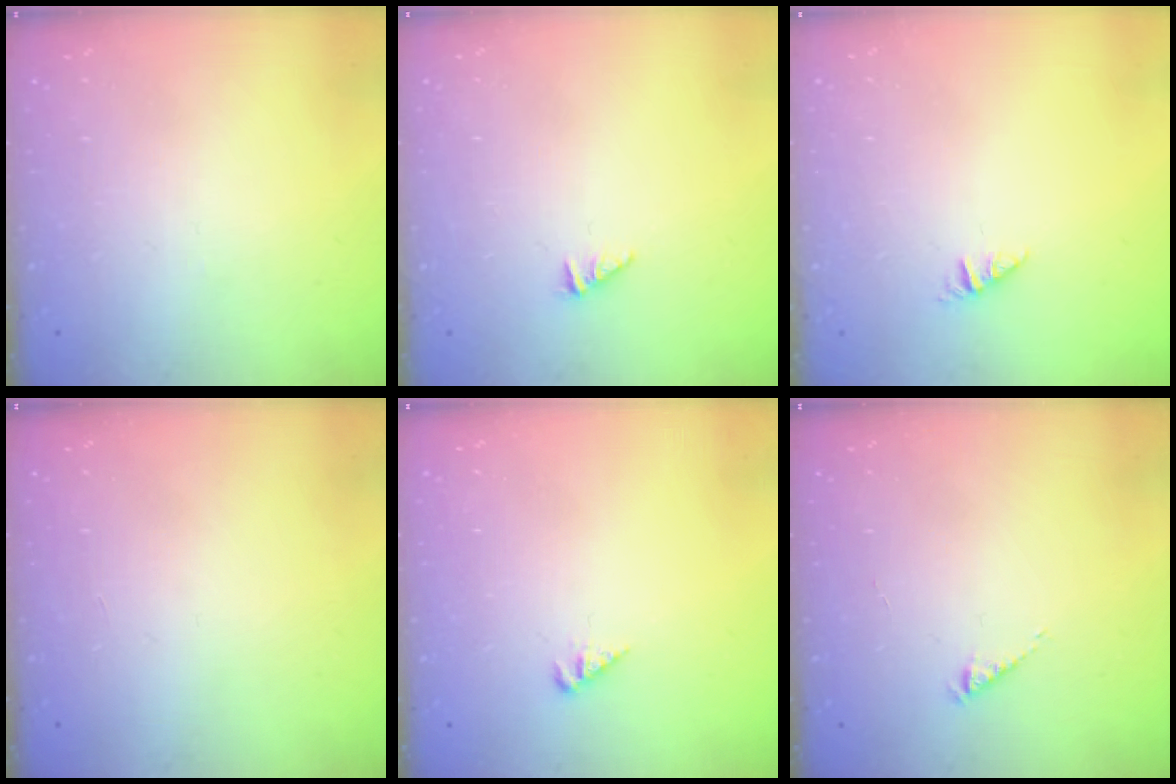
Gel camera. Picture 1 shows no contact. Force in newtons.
{"total": 1.2, "press": 1.1, "slide": 0.2}
{"total": 0.8, "press": 0.8, "slide": 0.1}
{"total": 0.0}
{"total": 1.6, "press": 1.6, "slide": 0.3}
{"total": 1.1, "press": 1.1, "slide": 0.3}